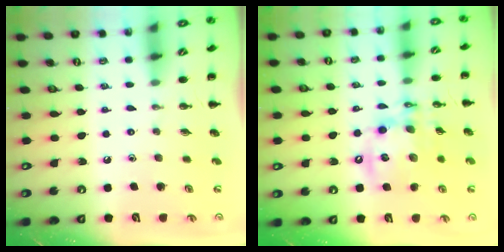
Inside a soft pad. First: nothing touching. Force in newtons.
{"total": 15.3, "press": 15.0, "slide": 3.1}